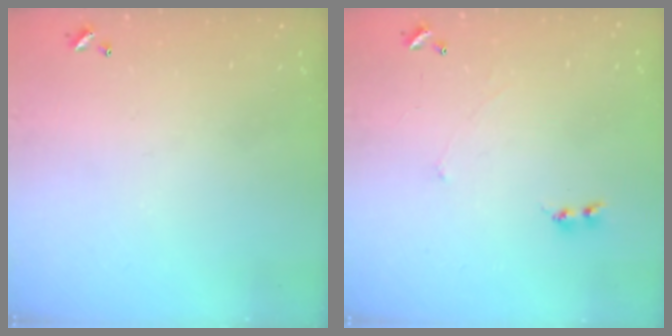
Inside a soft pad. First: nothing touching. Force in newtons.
{"total": 1.6, "press": 1.5, "slide": 0.5}